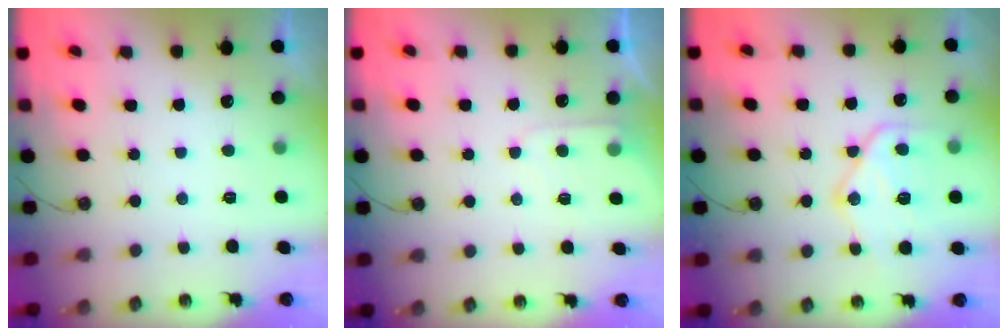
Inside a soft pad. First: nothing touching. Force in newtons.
{"total": 5.1, "press": 5.1, "slide": 0.6}
{"total": 17.2, "press": 17.1, "slide": 1.8}